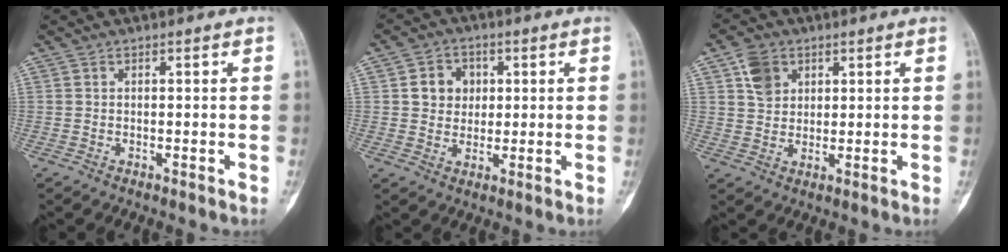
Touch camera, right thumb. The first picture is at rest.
{"total": 6.1, "force": [1.3, 5.3, 2.8], "torque": [-0.013, 0.000, 0.019]}
{"total": 5.5, "force": [2.5, 4.3, 2.5], "torque": [-0.025, -0.007, 0.047]}